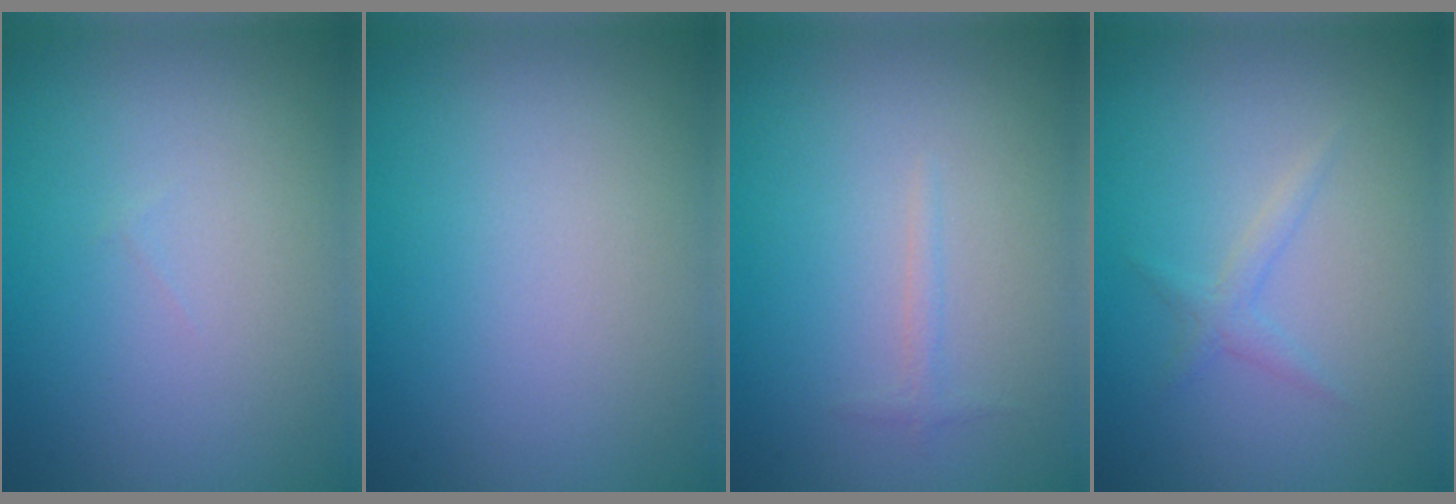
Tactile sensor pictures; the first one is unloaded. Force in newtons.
{"total": 0.0}
{"total": 0.7, "press": 0.7, "slide": 0.0}
{"total": 1.2, "press": 1.2, "slide": 0.0}